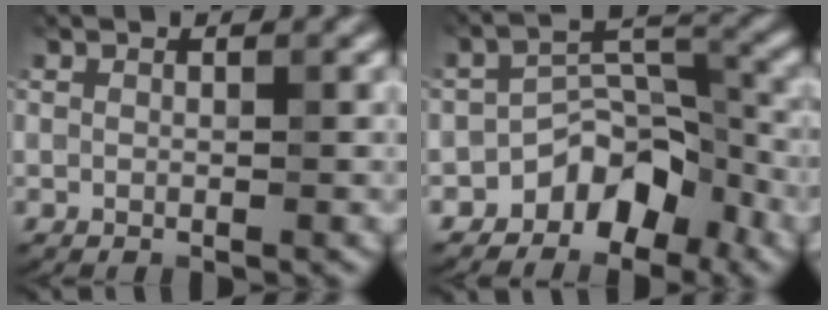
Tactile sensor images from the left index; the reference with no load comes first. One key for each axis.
{"total": 5.9, "fx": -4.0, "fy": 3.4, "fz": 2.7, "tx": -0.016, "ty": 0.008, "tz": -0.072}